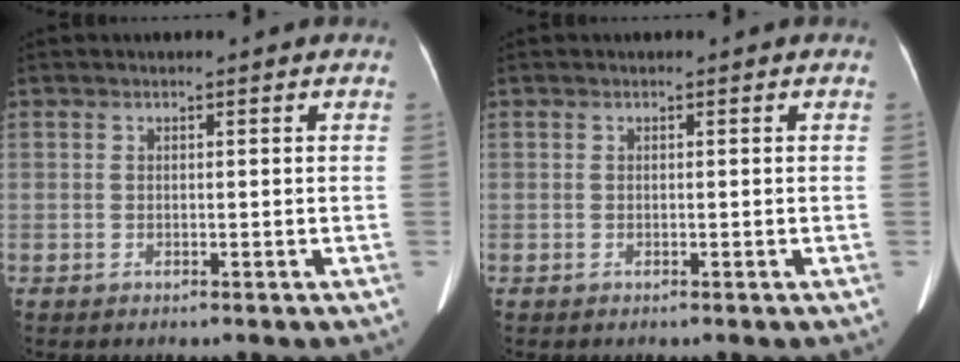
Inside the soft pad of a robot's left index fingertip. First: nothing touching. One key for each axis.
{"total": 0.0}